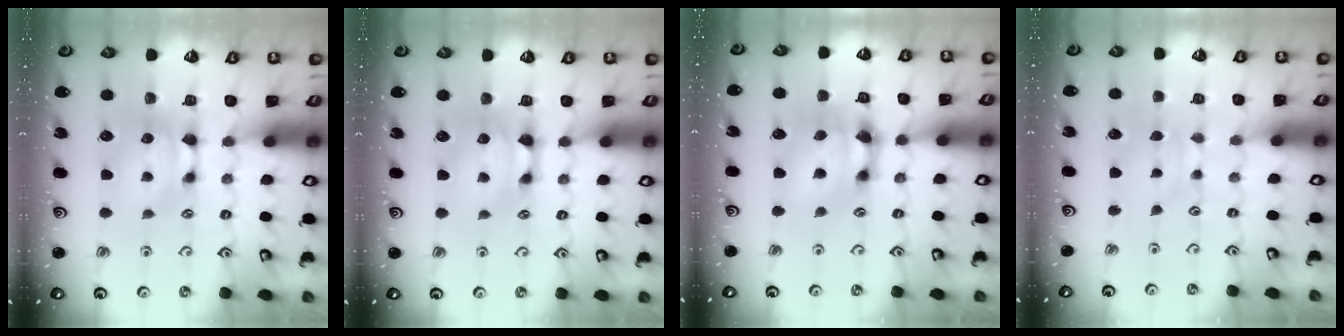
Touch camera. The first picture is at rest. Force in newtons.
{"total": 0.8, "press": 0.2, "slide": 0.7}
{"total": 3.4, "press": 2.7, "slide": 2.1}
{"total": 3.4, "press": 3.4, "slide": 0.4}